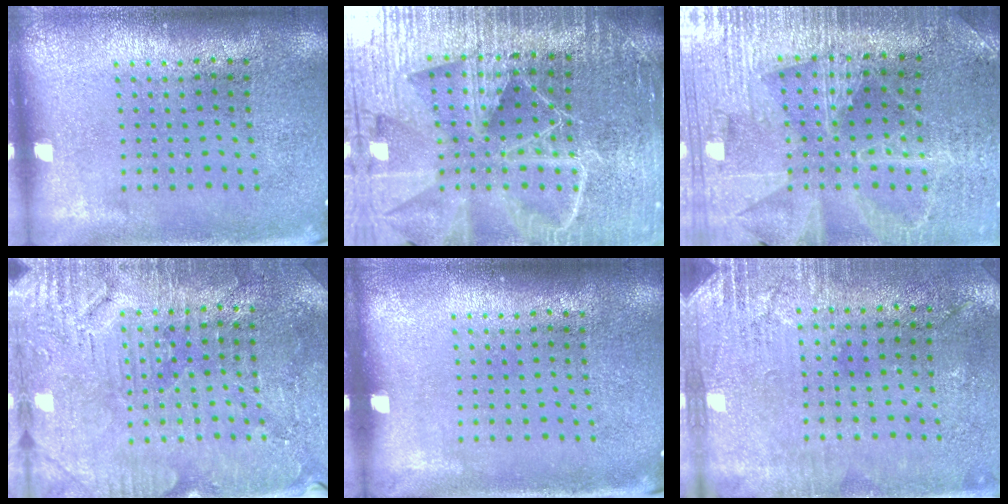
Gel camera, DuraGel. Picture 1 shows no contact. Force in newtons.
{"total": 6.3, "press": 5.5, "slide": 3.2}
{"total": 3.0, "press": 2.9, "slide": 0.5}
{"total": 3.1, "press": 3.1, "slide": 0.6}
{"total": 0.0}
{"total": 2.8, "press": 2.4, "slide": 1.5}